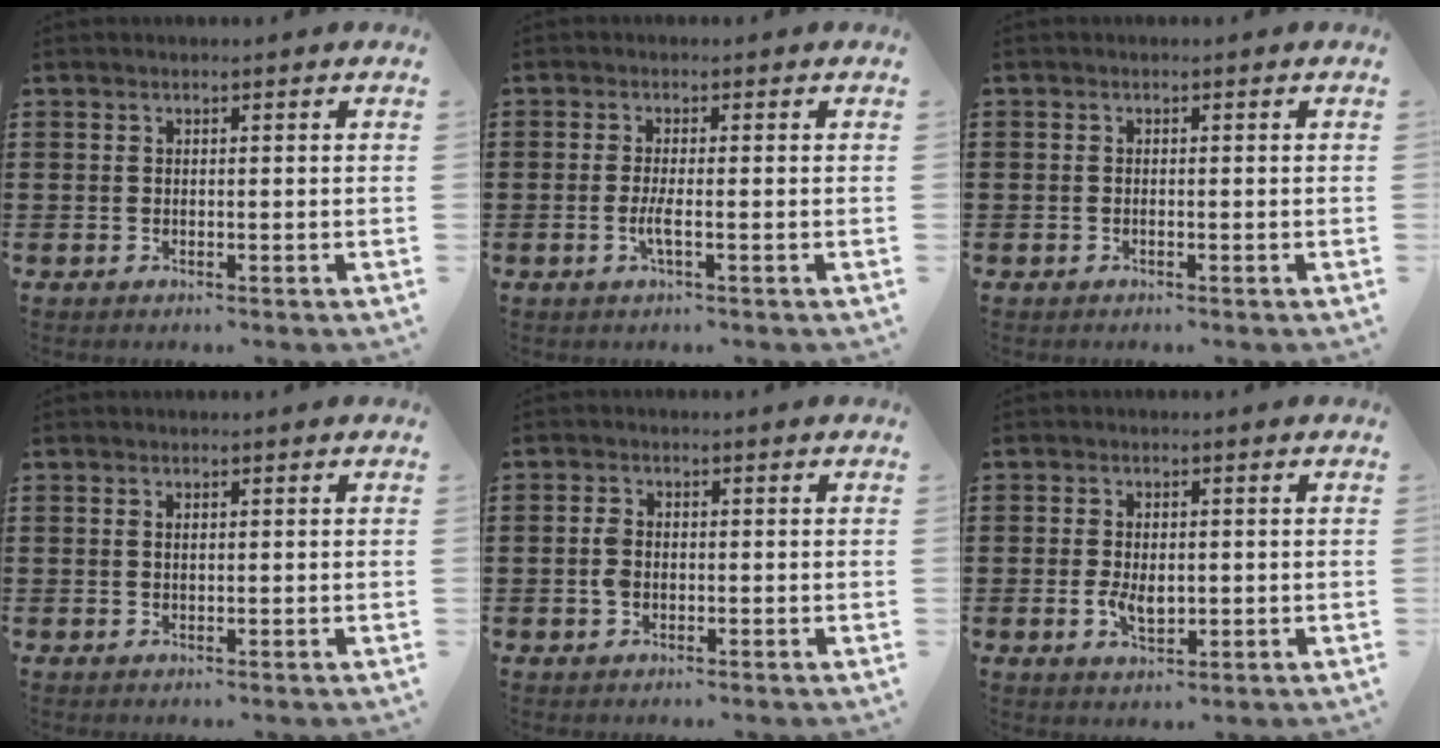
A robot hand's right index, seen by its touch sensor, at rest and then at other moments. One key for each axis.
{"total": 2.5, "fx": -0.8, "fy": 0.1, "fz": 2.4, "tx": -0.047, "ty": -0.005, "tz": -0.016}
{"total": 0.5, "fx": -0.4, "fy": 0.3, "fz": 0.1, "tx": 0.000, "ty": 0.002, "tz": -0.009}
{"total": 0.8, "fx": 0.2, "fy": 0.4, "fz": 0.7, "tx": -0.015, "ty": 0.001, "tz": 0.003}
{"total": 2.4, "fx": -0.4, "fy": 1.6, "fz": 1.8, "tx": -0.050, "ty": -0.001, "tz": -0.012}
{"total": 3.6, "fx": -0.4, "fy": 2.1, "fz": 2.9, "tx": -0.062, "ty": 0.002, "tz": -0.008}